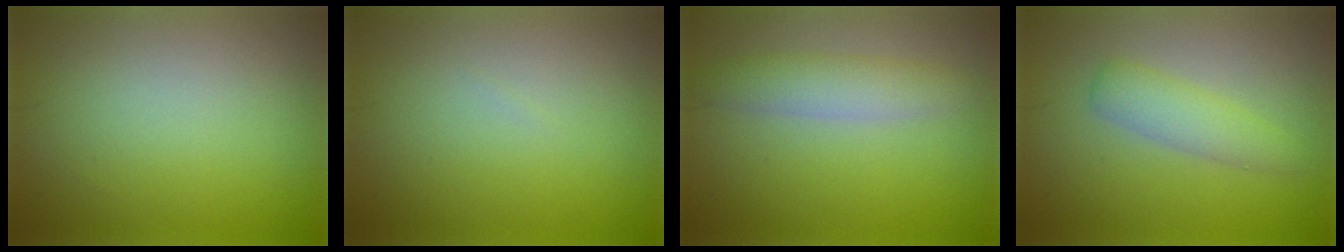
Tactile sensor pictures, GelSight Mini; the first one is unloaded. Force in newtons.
{"total": 0.0}
{"total": 3.0, "press": 3.0, "slide": 0.0}
{"total": 2.6, "press": 2.6, "slide": 0.0}